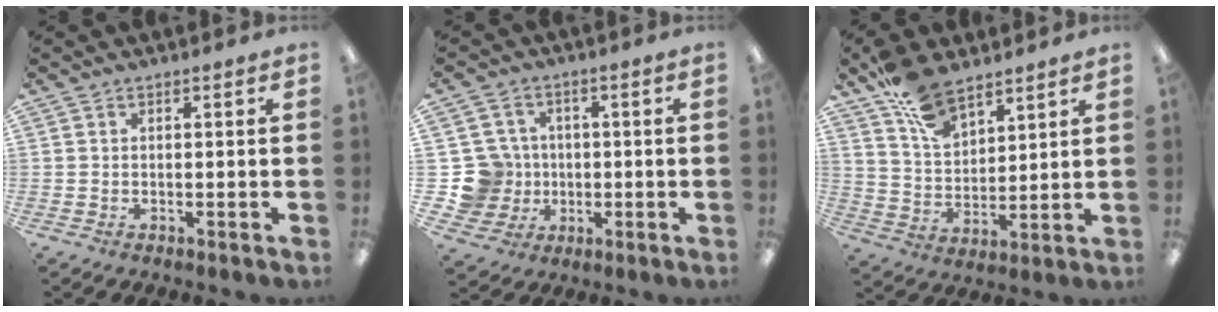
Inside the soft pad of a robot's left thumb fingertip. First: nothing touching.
{"total": 10.6, "force": [-0.3, 10.3, 2.5], "torque": [-0.079, 0.012, 0.003]}
{"total": 12.0, "force": [8.7, 6.0, 5.6], "torque": [-0.110, -0.039, 0.166]}